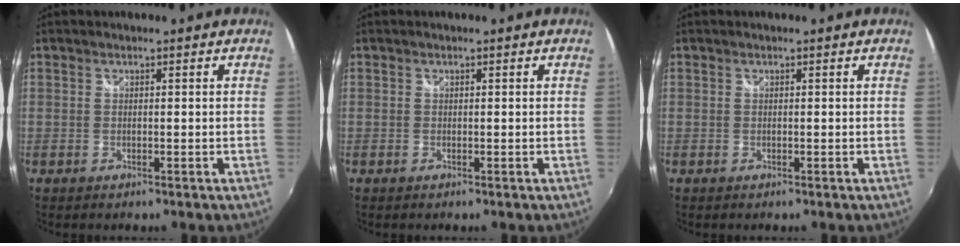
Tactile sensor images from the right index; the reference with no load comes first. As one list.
[{"total": 0.0}, {"total": 0.0}]